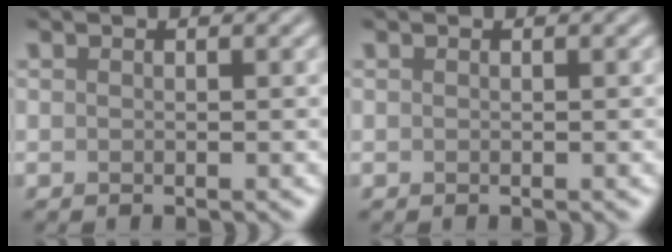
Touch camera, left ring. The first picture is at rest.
{"total": 0.0}